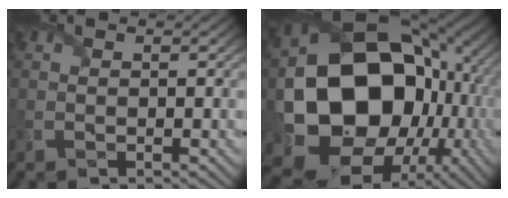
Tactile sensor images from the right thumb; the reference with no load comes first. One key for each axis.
{"total": 20.0, "fx": -1.5, "fy": 16.2, "fz": 11.7, "tx": -0.234, "ty": -0.054, "tz": 0.000}